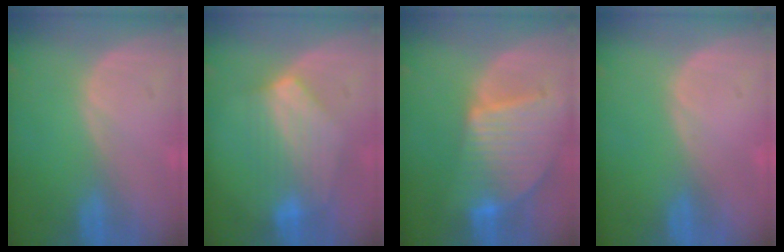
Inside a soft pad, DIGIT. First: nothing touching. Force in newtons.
{"total": 7.0, "press": 7.0, "slide": 0.2}
{"total": 9.5, "press": 8.2, "slide": 4.8}
{"total": 0.0}